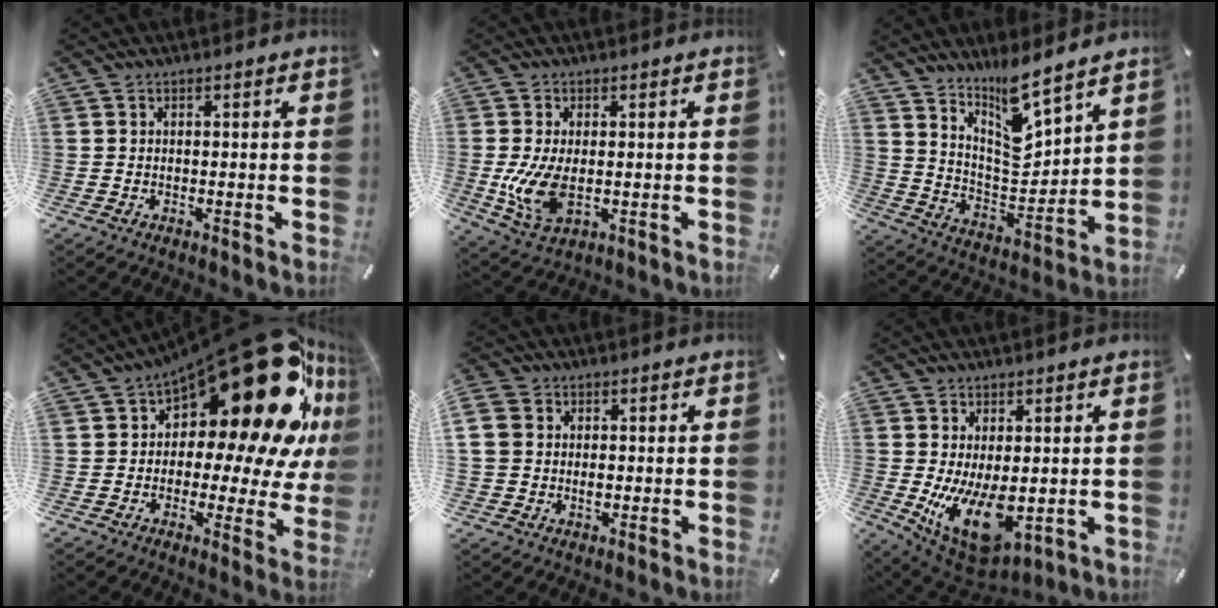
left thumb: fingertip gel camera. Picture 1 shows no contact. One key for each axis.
{"total": 9.5, "fx": -0.7, "fy": 5.2, "fz": 7.9, "tx": -0.178, "ty": -0.015, "tz": -0.011}
{"total": 10.7, "fx": 9.3, "fy": 2.8, "fz": 4.6, "tx": -0.079, "ty": -0.086, "tz": 0.163}
{"total": 27.5, "fx": 12.2, "fy": 12.1, "fz": 21.4, "tx": -0.290, "ty": -0.116, "tz": 0.211}
{"total": 5.6, "fx": 0.3, "fy": 5.0, "fz": 2.5, "tx": -0.069, "ty": 0.000, "tz": 0.003}
{"total": 13.4, "fx": -1.0, "fy": 7.1, "fz": 11.3, "tx": -0.191, "ty": -0.019, "tz": -0.006}